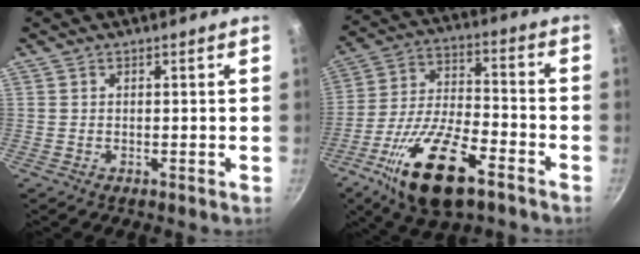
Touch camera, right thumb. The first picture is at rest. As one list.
[{"total": 18.6, "force": [-9.9, 7.4, 14.0], "torque": [-0.250, 0.032, -0.182]}]